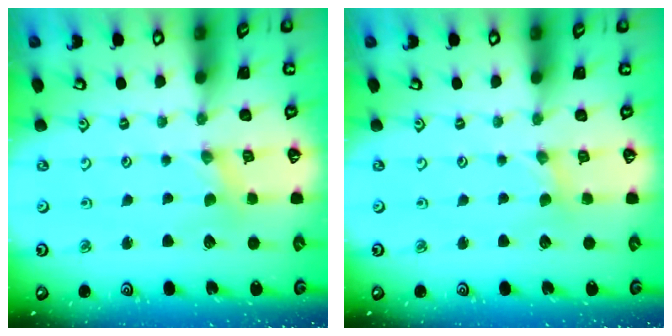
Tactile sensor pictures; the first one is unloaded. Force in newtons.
{"total": 0.6, "press": 0.6, "slide": 0.2}